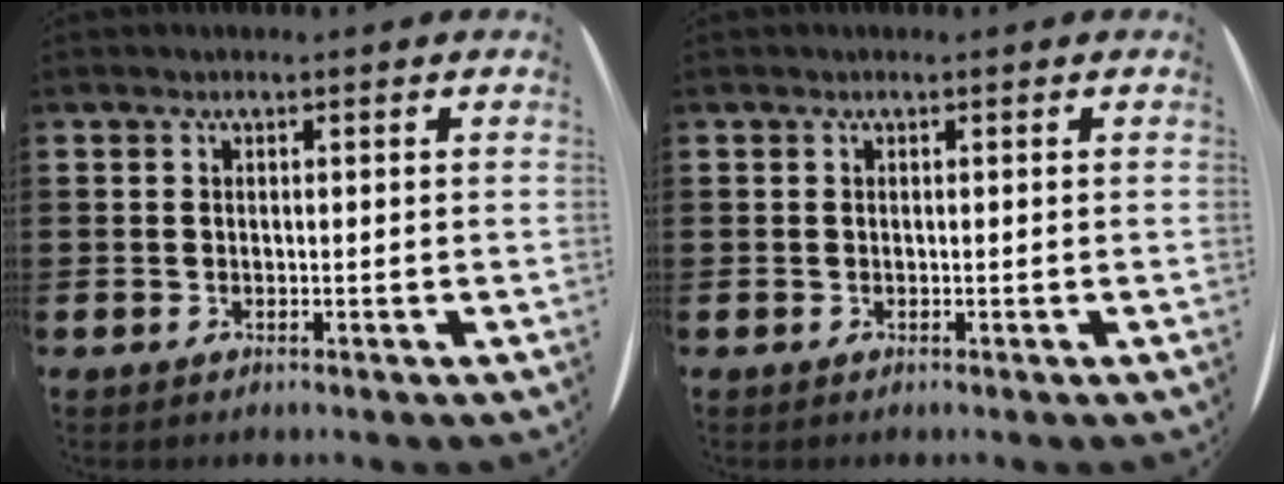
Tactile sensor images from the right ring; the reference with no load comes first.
{"total": 0.0}